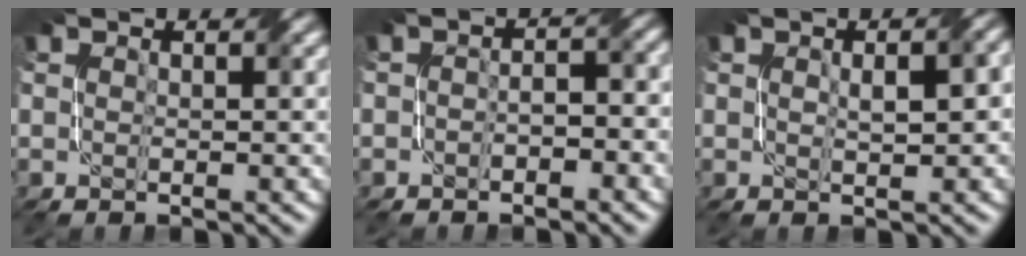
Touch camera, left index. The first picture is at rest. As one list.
[{"total": 2.5, "force": [-1.1, 1.3, 1.8], "torque": [-0.030, 0.003, -0.019]}, {"total": 3.1, "force": [0.4, 1.1, 2.9], "torque": [-0.049, 0.007, 0.009]}]